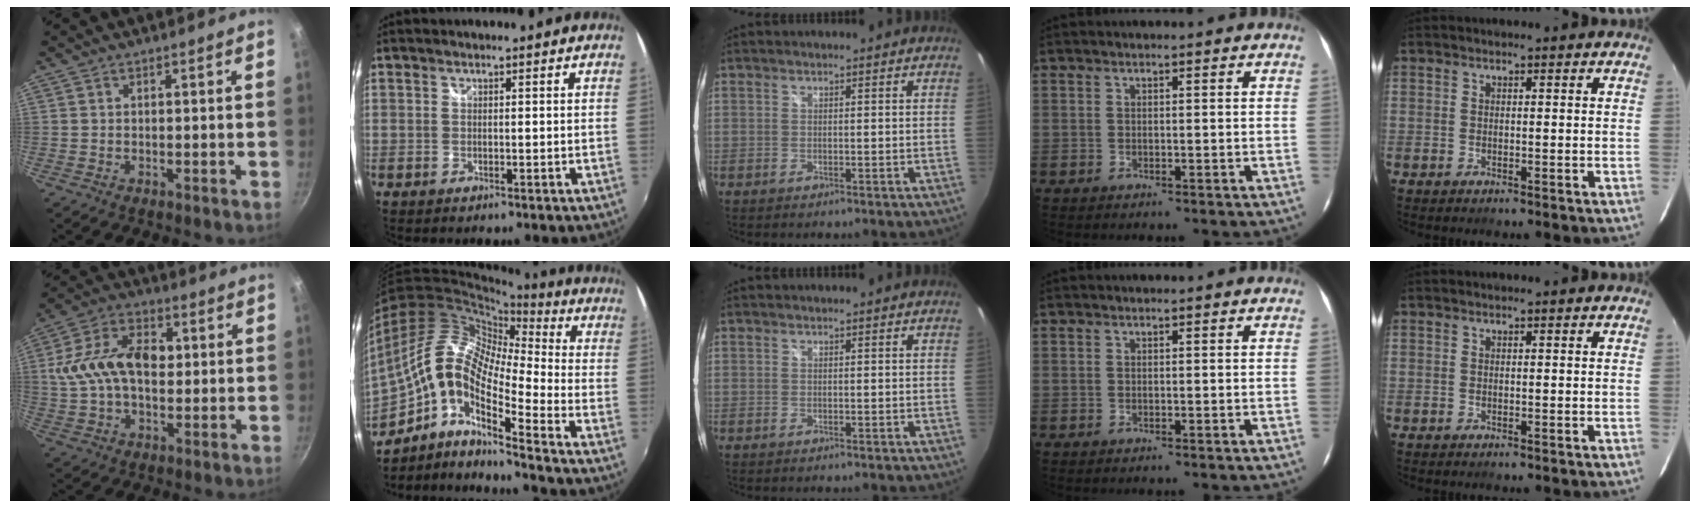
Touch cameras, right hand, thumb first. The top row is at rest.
{"thumb": {"total": 14.4, "force": [1.2, 9.4, 10.9], "torque": [-0.180, 0.025, 0.010]}, "index": {"total": 16.5, "force": [-4.2, 5.8, 14.9], "torque": [-0.256, -0.003, -0.101]}}